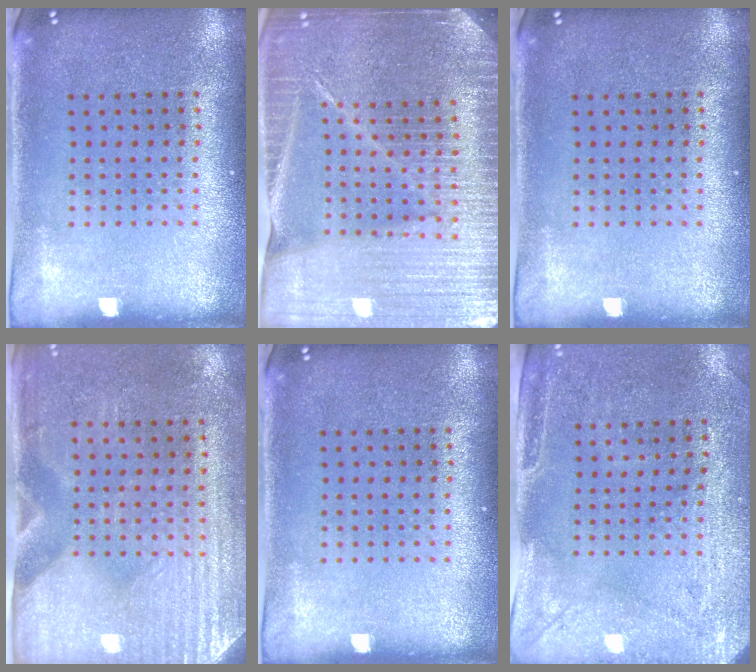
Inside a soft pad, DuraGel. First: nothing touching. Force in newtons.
{"total": 5.1, "press": 4.6, "slide": 2.2}
{"total": 0.0}
{"total": 3.0, "press": 2.6, "slide": 1.5}
{"total": 0.0}
{"total": 3.0, "press": 2.4, "slide": 1.8}